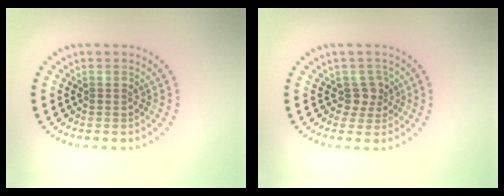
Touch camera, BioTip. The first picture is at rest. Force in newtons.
{"total": 1.9, "press": 1.4, "slide": 1.2}